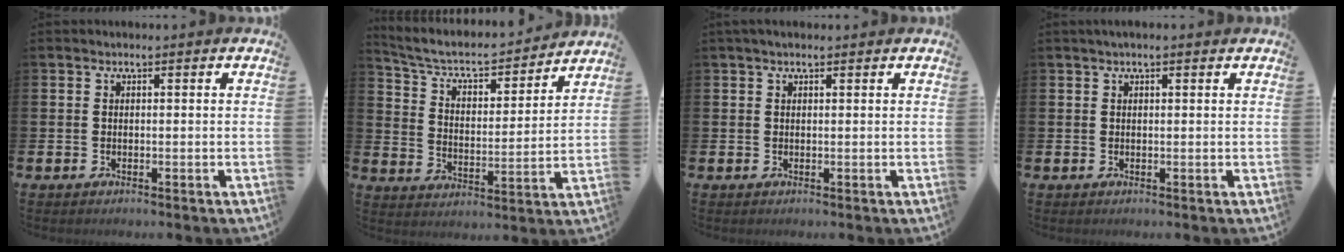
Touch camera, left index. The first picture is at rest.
{"total": 6.2, "force": [5.5, 2.0, 2.1], "torque": [-0.072, -0.042, 0.087]}
{"total": 1.1, "force": [0.8, 0.3, 0.6], "torque": [-0.009, 0.002, 0.013]}
{"total": 0.9, "force": [0.7, 0.2, 0.6], "torque": [-0.006, 0.003, 0.010]}